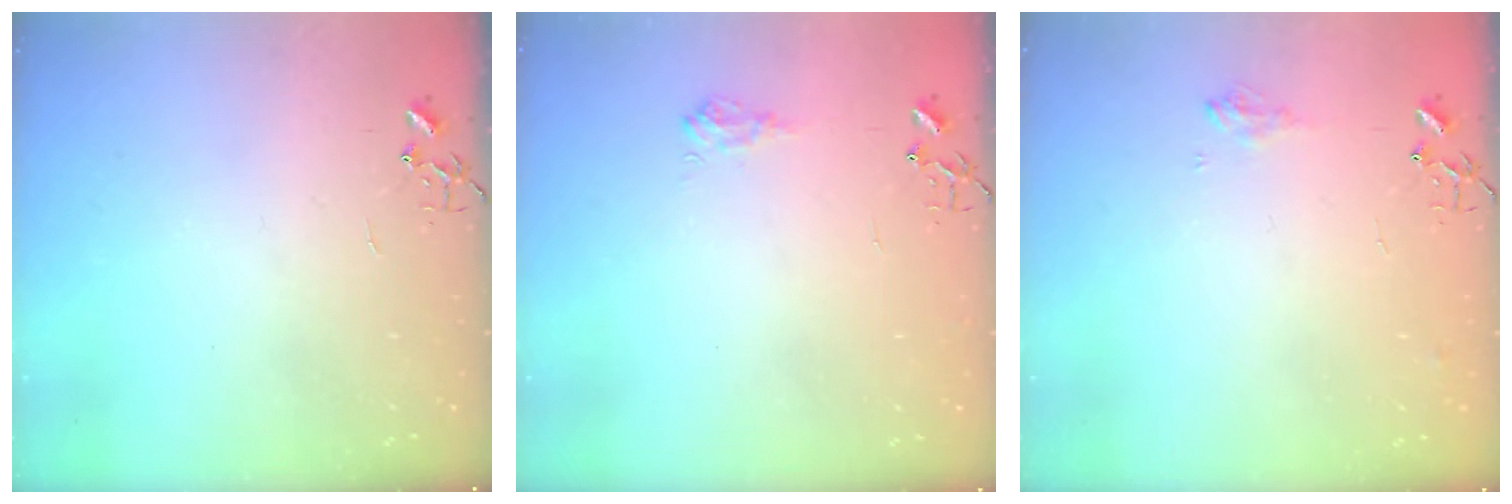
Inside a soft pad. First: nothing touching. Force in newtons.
{"total": 6.8, "press": 6.8, "slide": 0.8}
{"total": 7.7, "press": 7.7, "slide": 0.9}